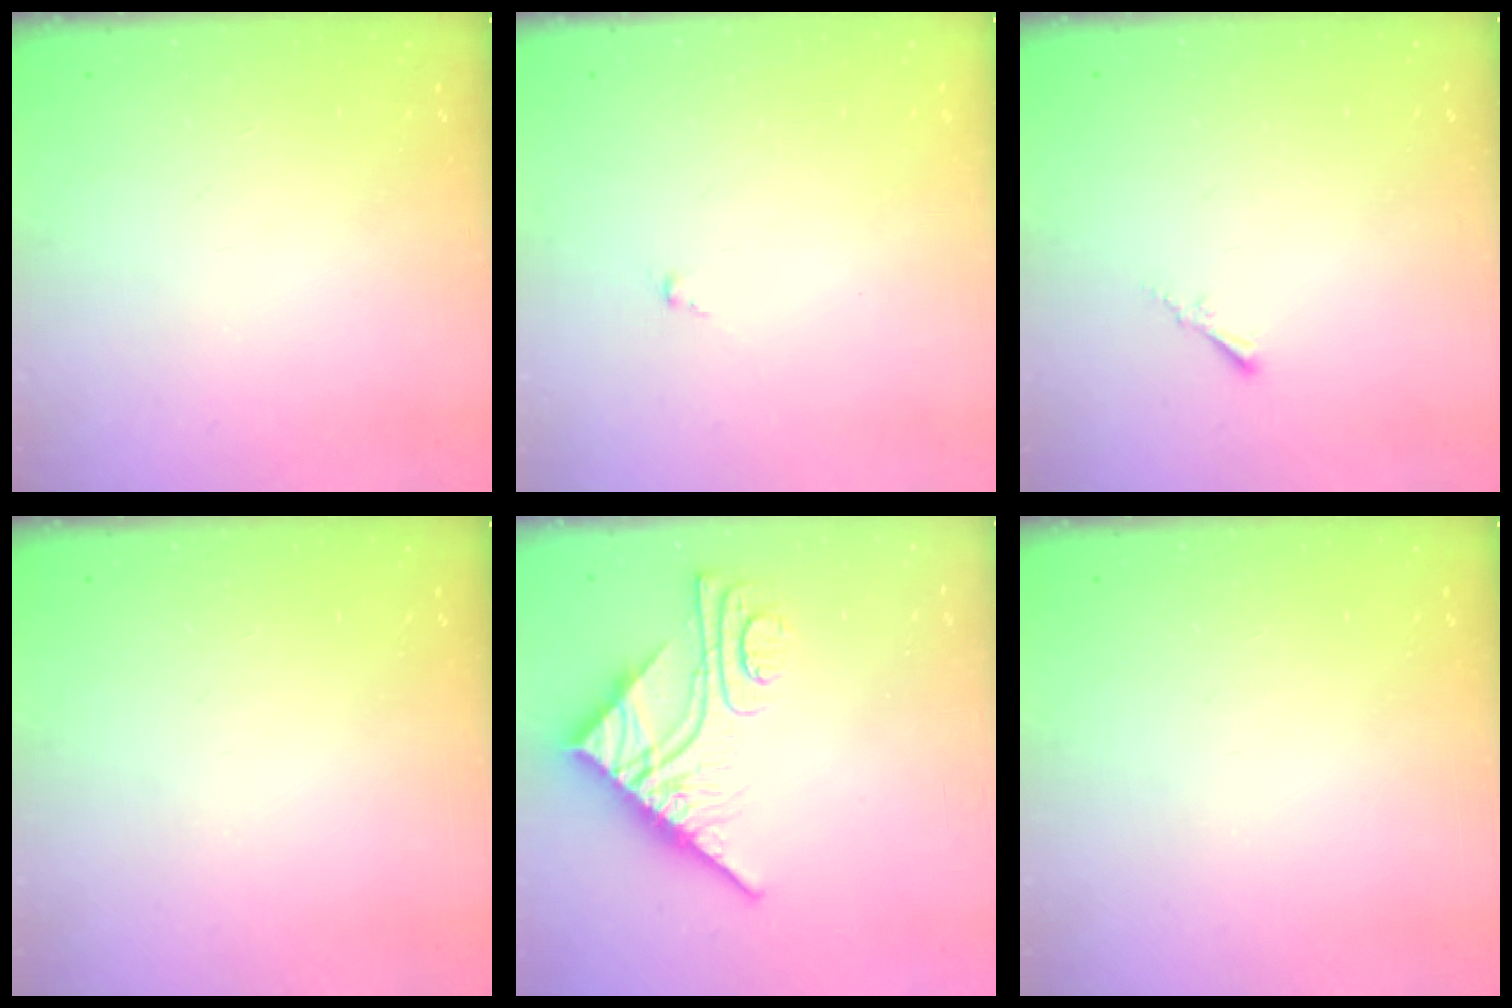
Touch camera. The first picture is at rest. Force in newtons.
{"total": 0.5, "press": 0.4, "slide": 0.4}
{"total": 0.0}
{"total": 0.0}
{"total": 10.9, "press": 10.8, "slide": 1.0}
{"total": 0.0}